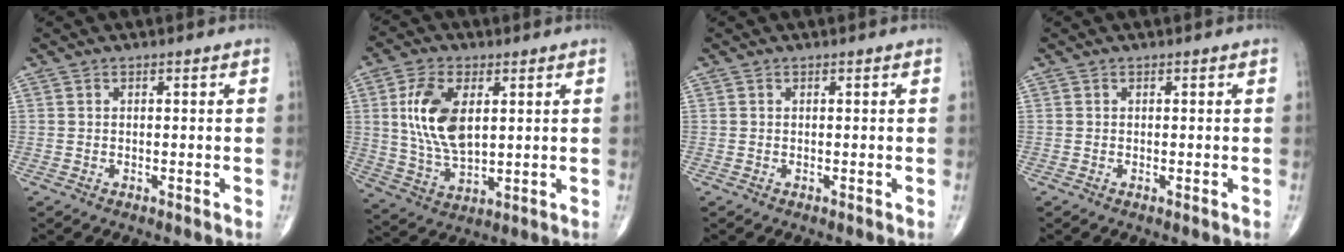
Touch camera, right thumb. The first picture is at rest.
{"total": 12.8, "force": [2.9, 6.9, 10.4], "torque": [-0.199, -0.013, 0.061]}
{"total": 0.0}
{"total": 0.0}